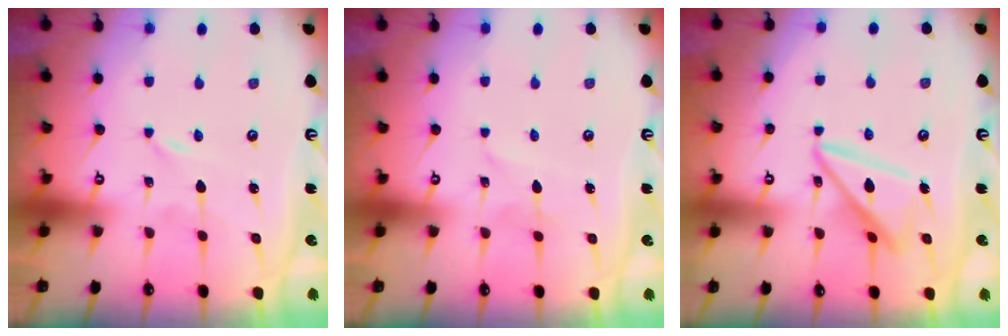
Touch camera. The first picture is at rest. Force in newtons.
{"total": 2.4, "press": 2.3, "slide": 0.3}
{"total": 15.7, "press": 15.6, "slide": 1.5}